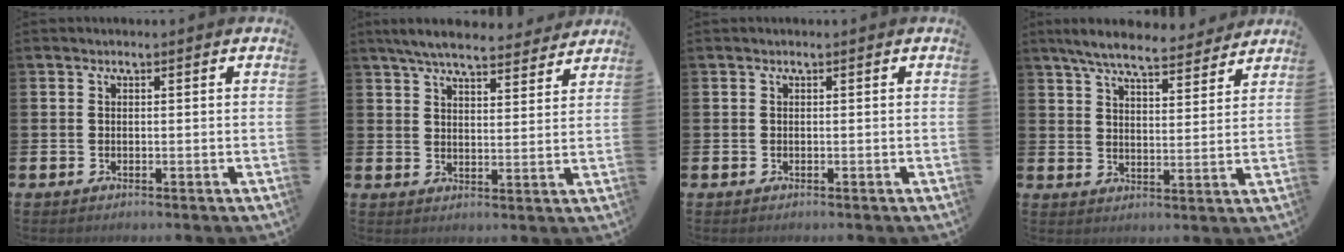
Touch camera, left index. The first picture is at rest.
{"total": 6.6, "force": [6.2, 1.1, 2.0], "torque": [-0.047, -0.032, 0.109]}
{"total": 0.0}
{"total": 7.3, "force": [6.8, 1.3, 2.5], "torque": [-0.059, -0.037, 0.118]}